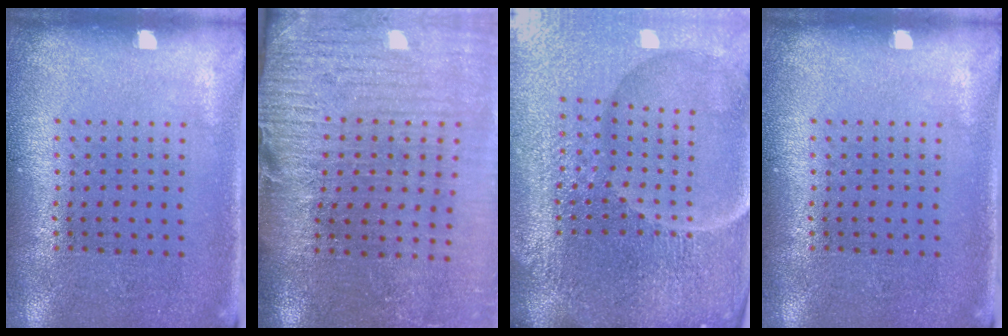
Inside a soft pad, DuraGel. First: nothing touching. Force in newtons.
{"total": 4.0, "press": 3.6, "slide": 1.9}
{"total": 7.0, "press": 6.2, "slide": 3.4}
{"total": 0.0}